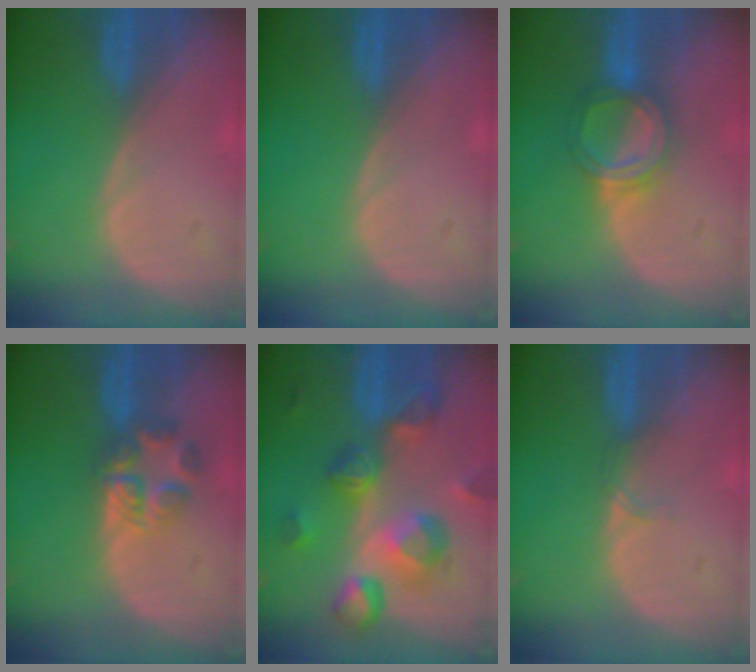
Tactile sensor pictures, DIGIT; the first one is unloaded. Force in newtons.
{"total": 0.0}
{"total": 6.2, "press": 5.7, "slide": 2.6}
{"total": 5.6, "press": 5.5, "slide": 1.1}
{"total": 10.7, "press": 9.6, "slide": 4.8}
{"total": 1.3, "press": 1.2, "slide": 0.2}